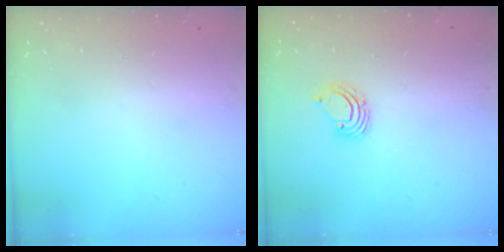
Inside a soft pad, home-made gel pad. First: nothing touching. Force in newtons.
{"total": 2.2, "press": 2.2, "slide": 0.2}